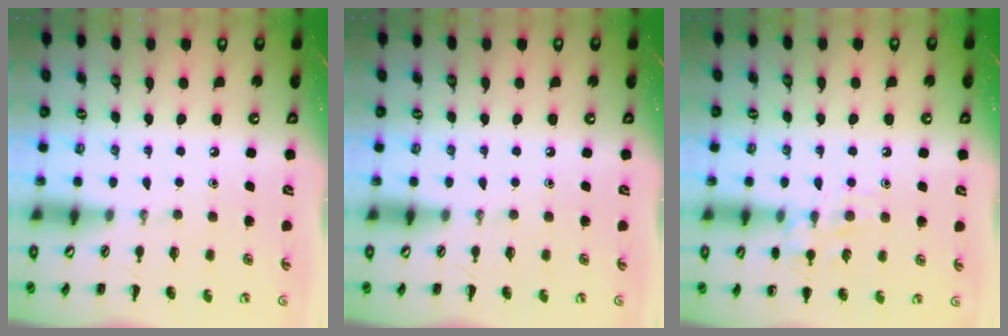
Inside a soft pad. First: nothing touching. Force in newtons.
{"total": 0.0}
{"total": 10.1, "press": 10.0, "slide": 1.5}